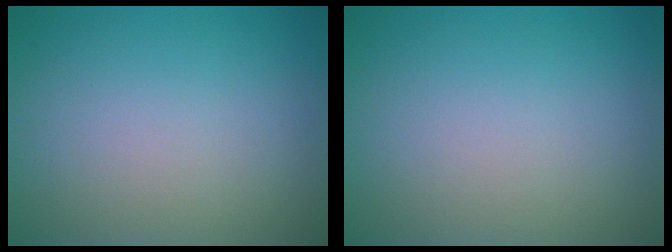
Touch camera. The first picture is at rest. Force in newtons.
{"total": 0.0}